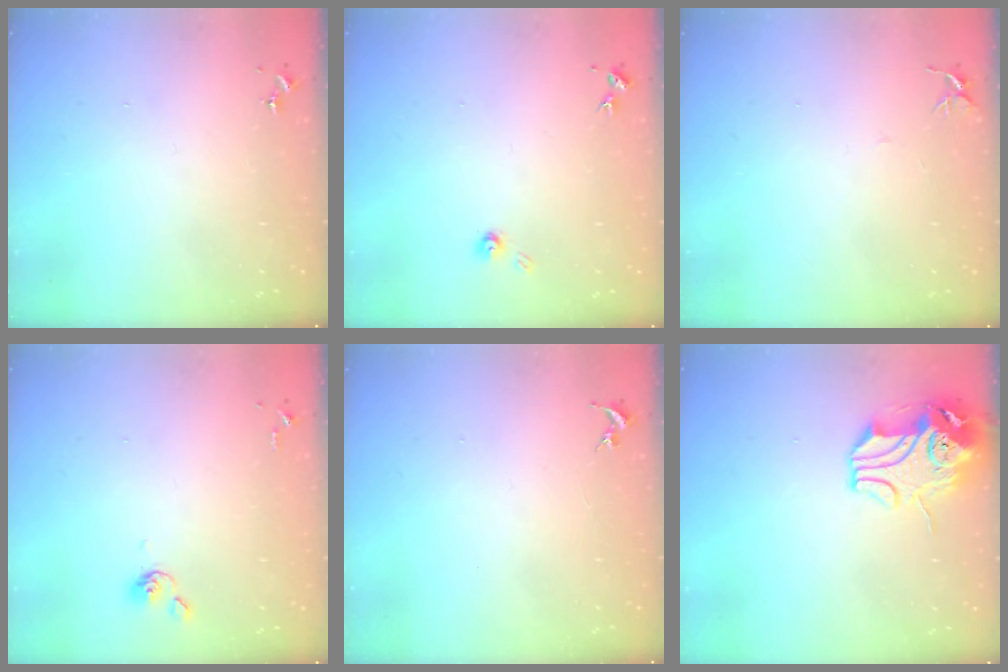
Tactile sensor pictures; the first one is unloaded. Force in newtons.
{"total": 4.0, "press": 3.9, "slide": 0.4}
{"total": 4.5, "press": 4.5, "slide": 0.4}
{"total": 3.9, "press": 3.8, "slide": 0.6}
{"total": 0.0}
{"total": 12.3, "press": 12.1, "slide": 2.2}